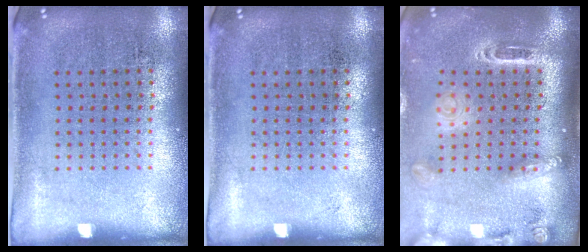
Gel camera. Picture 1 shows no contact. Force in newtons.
{"total": 0.0}
{"total": 2.5, "press": 1.8, "slide": 1.7}